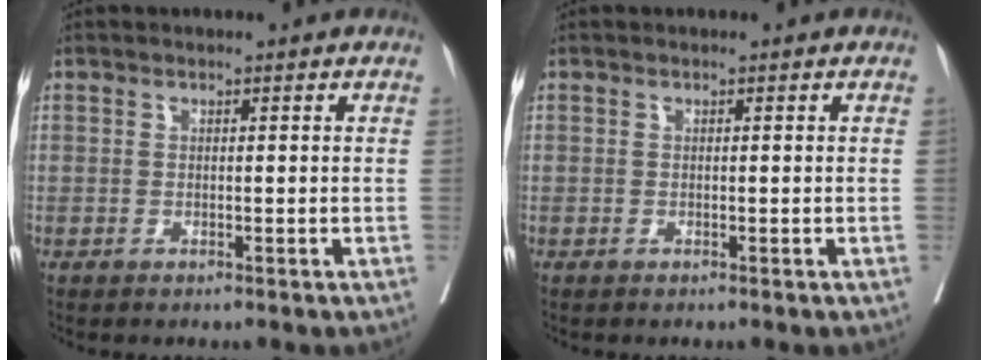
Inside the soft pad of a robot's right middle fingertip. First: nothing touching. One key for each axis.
{"total": 0.0}